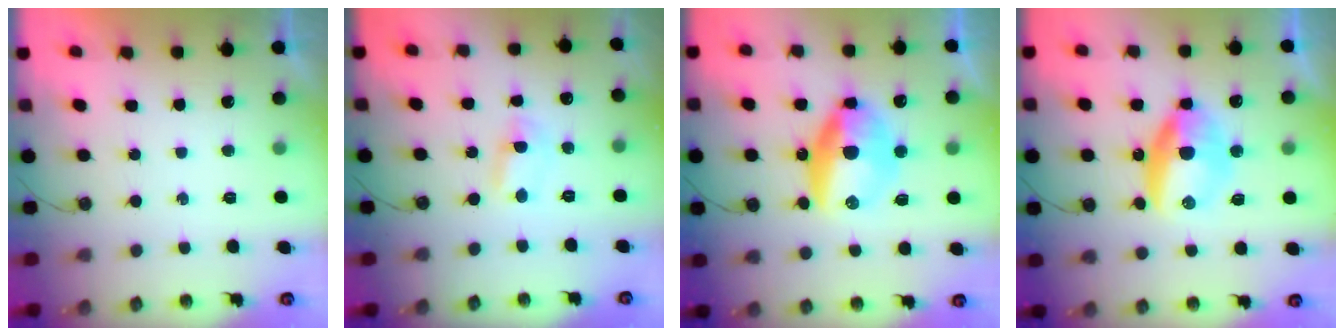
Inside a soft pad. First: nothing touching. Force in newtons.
{"total": 1.8, "press": 1.8, "slide": 0.2}
{"total": 11.9, "press": 11.9, "slide": 0.6}
{"total": 10.1, "press": 10.0, "slide": 1.6}